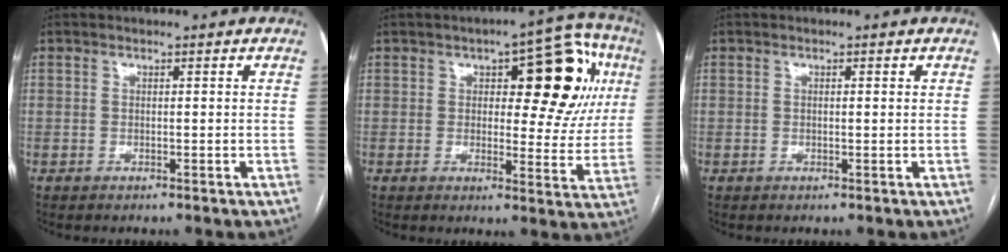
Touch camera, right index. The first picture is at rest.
{"total": 15.3, "force": [4.4, 6.2, 13.3], "torque": [-0.146, 0.037, 0.055]}
{"total": 0.7, "force": [0.2, 0.1, 0.7], "torque": [-0.015, 0.000, 0.002]}